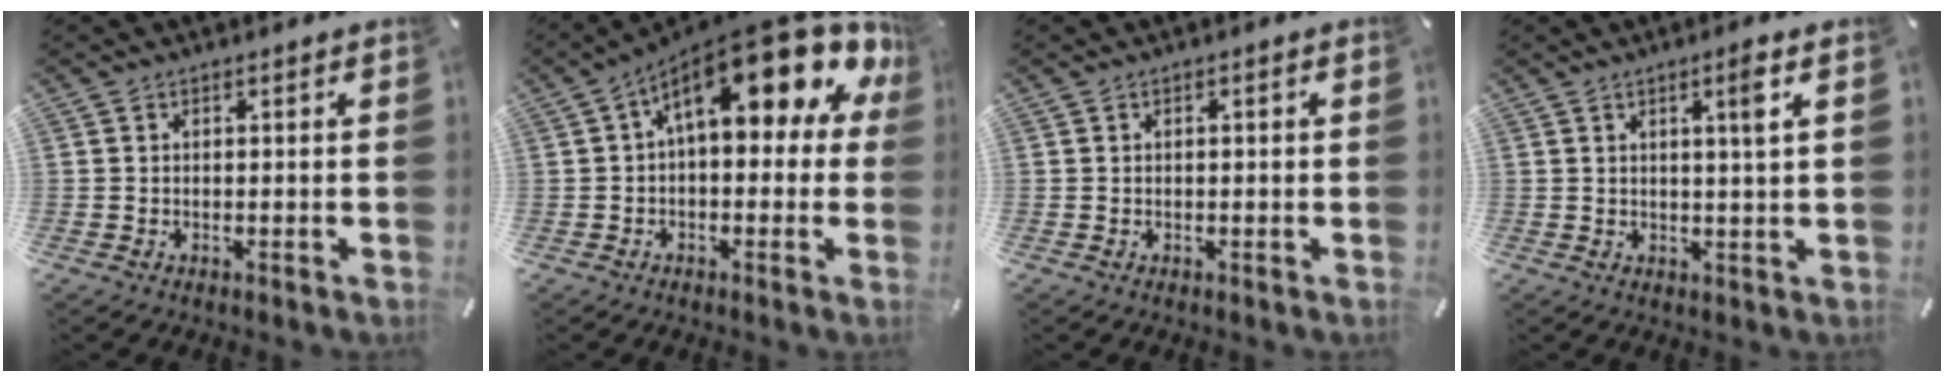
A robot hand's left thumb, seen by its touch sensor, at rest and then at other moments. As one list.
[{"total": 17.6, "force": [8.0, 6.5, 14.3], "torque": [-0.221, -0.057, 0.132]}, {"total": 1.0, "force": [-0.1, 0.2, 0.9], "torque": [-0.016, 0.000, -0.001]}, {"total": 4.3, "force": [1.7, -0.1, 4.0], "torque": [-0.064, -0.008, 0.021]}]